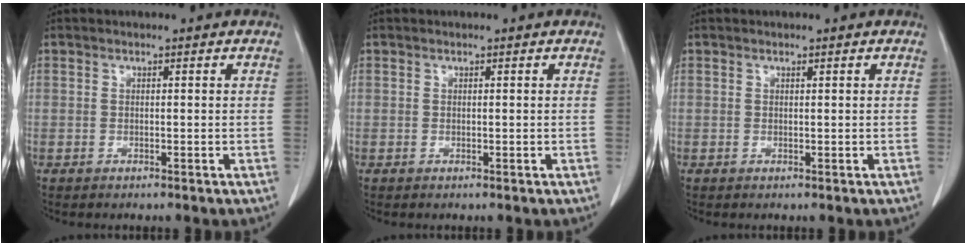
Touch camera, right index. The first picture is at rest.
{"total": 0.0}
{"total": 0.0}